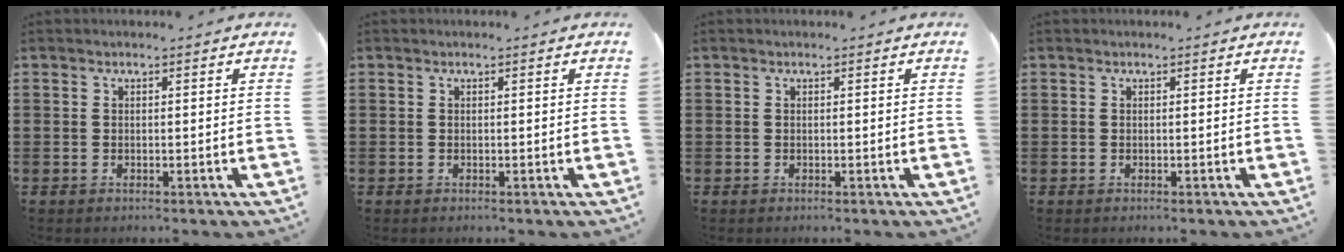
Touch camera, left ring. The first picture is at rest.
{"total": 0.0}
{"total": 0.0}
{"total": 0.0}